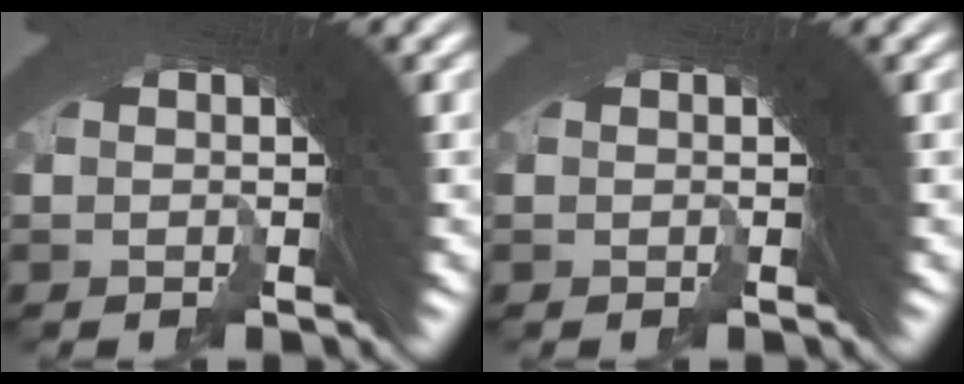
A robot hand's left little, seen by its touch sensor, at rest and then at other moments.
{"total": 0.0}